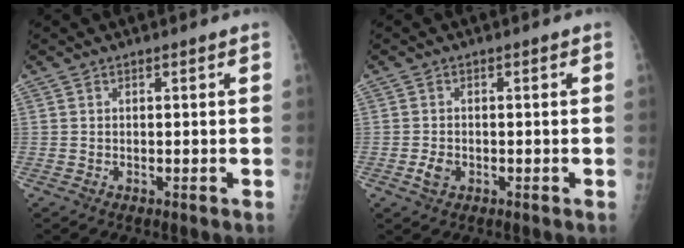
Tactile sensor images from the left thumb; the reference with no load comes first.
{"total": 2.3, "force": [-0.8, 1.6, 1.4], "torque": [-0.025, 0.001, -0.015]}